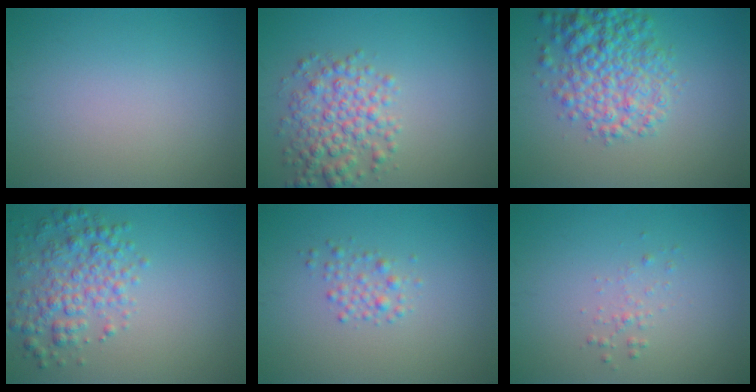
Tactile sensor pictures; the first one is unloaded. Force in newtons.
{"total": 4.5, "press": 4.5, "slide": 0.1}
{"total": 6.3, "press": 6.3, "slide": 0.2}
{"total": 4.2, "press": 4.2, "slide": 0.1}
{"total": 1.6, "press": 1.6, "slide": 0.1}
{"total": 0.9, "press": 0.9, "slide": 0.0}